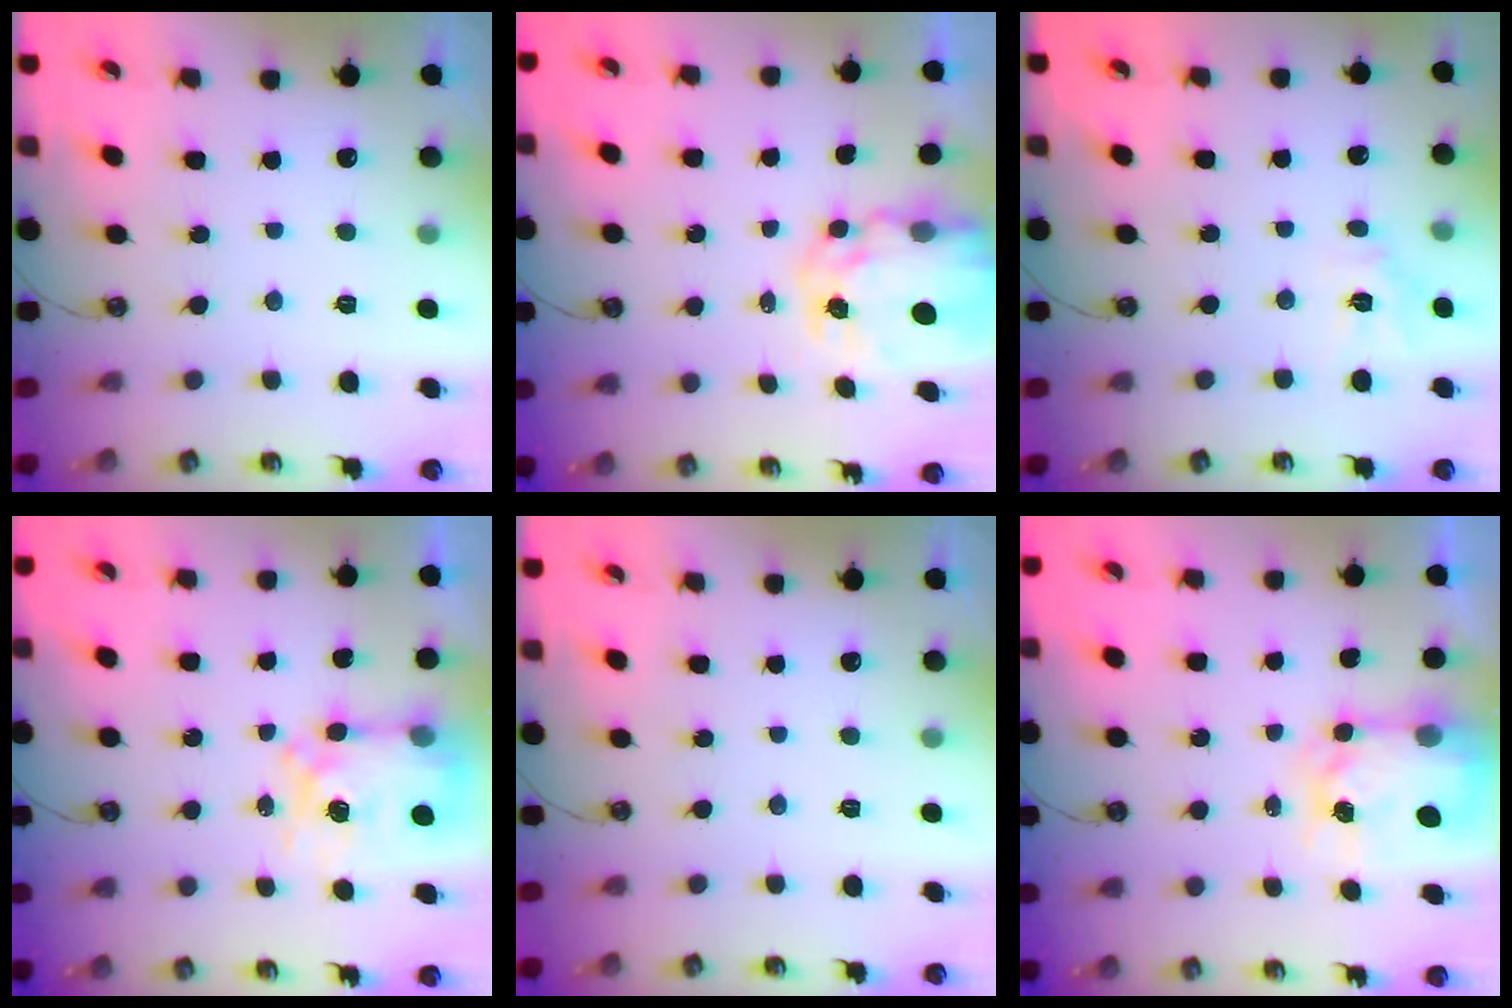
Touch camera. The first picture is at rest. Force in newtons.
{"total": 9.3, "press": 9.3, "slide": 0.8}
{"total": 8.3, "press": 8.3, "slide": 0.5}
{"total": 8.0, "press": 8.0, "slide": 0.7}
{"total": 0.0}
{"total": 5.8, "press": 5.8, "slide": 0.7}